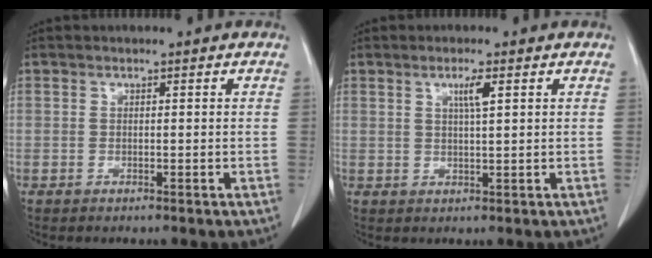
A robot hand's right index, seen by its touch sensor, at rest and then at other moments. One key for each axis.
{"total": 2.6, "fx": 1.2, "fy": 0.0, "fz": 2.3, "tx": -0.045, "ty": -0.001, "tz": 0.021}